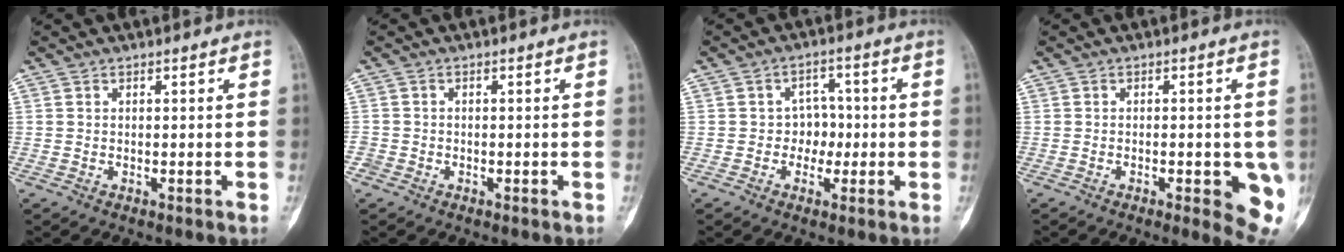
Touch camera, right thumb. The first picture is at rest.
{"total": 2.0, "force": [-1.1, 1.6, 0.1], "torque": [0.007, 0.008, -0.027]}
{"total": 5.1, "force": [-0.9, 4.4, 2.6], "torque": [0.008, 0.018, -0.022]}
{"total": 9.5, "force": [-2.5, 3.2, 8.6], "torque": [-0.085, -0.010, -0.025]}